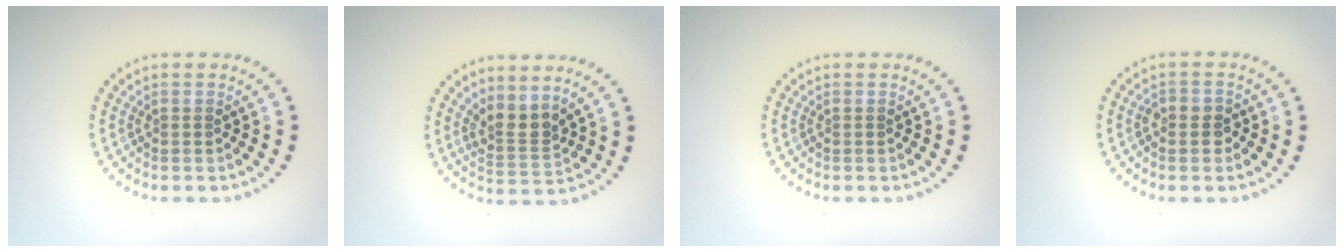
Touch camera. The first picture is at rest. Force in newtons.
{"total": 2.7, "press": 1.9, "slide": 1.9}
{"total": 0.0}
{"total": 1.9, "press": 1.8, "slide": 0.6}